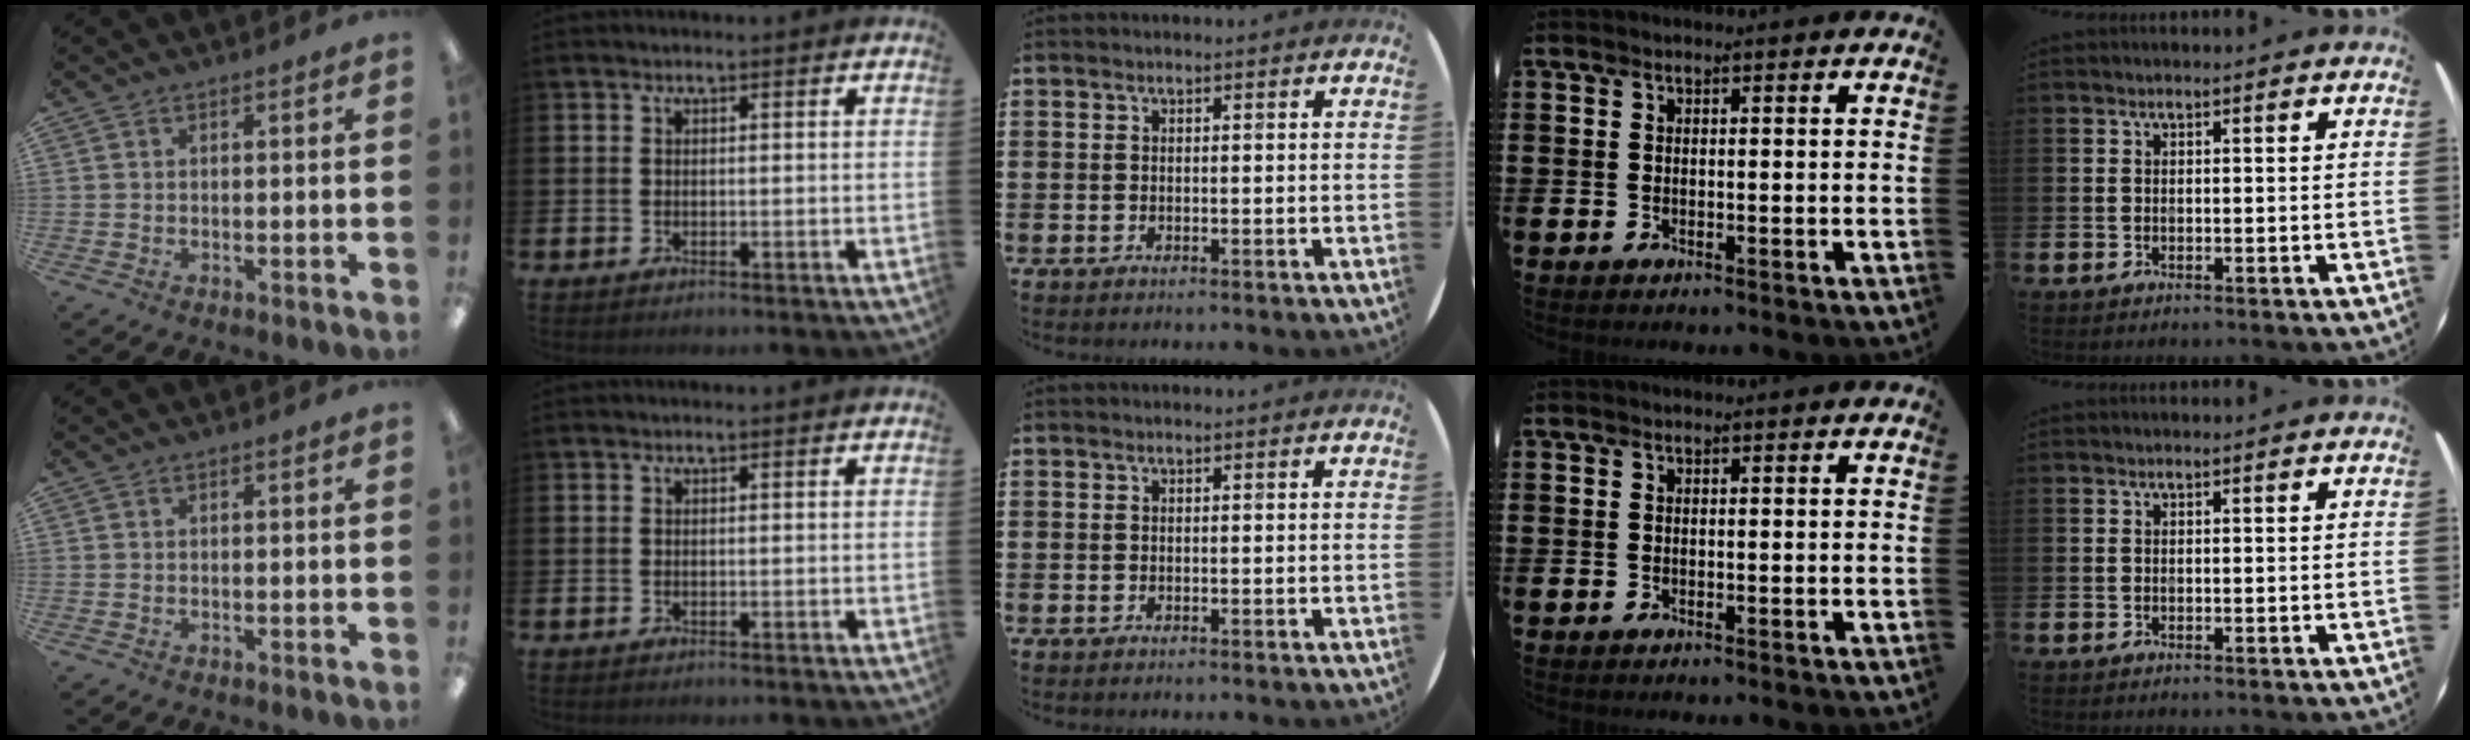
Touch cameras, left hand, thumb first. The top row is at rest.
{}